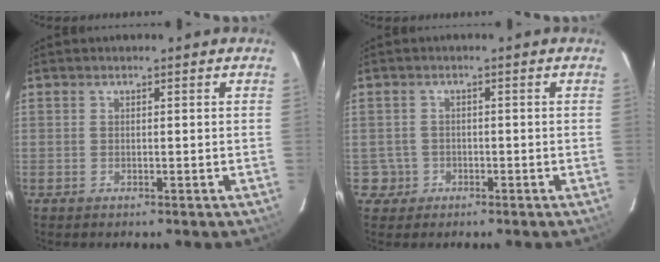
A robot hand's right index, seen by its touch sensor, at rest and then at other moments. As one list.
[{"total": 3.2, "force": [-0.9, 3.0, -0.1], "torque": [0.003, 0.018, -0.010]}]